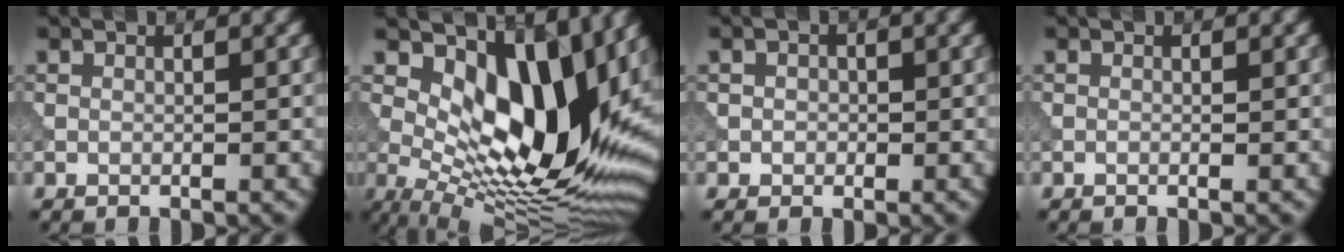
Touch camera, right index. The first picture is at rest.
{"total": 13.7, "force": [3.6, 6.7, 11.4], "torque": [-0.167, -0.009, 0.063]}
{"total": 1.2, "force": [-0.1, 1.1, 0.4], "torque": [-0.005, 0.000, -0.006]}
{"total": 0.0}